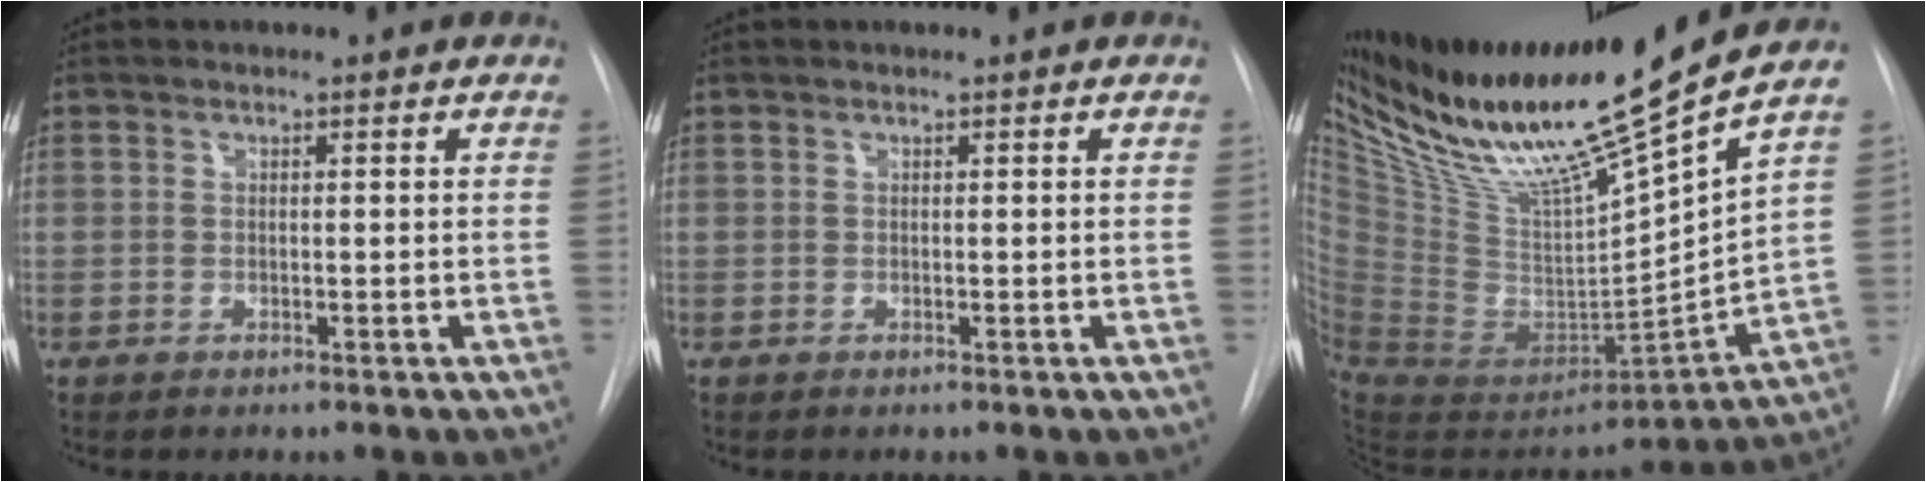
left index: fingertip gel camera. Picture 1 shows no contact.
{"total": 0.0}
{"total": 26.6, "force": [20.4, 0.2, 17.0], "torque": [-0.280, -0.026, 0.363]}